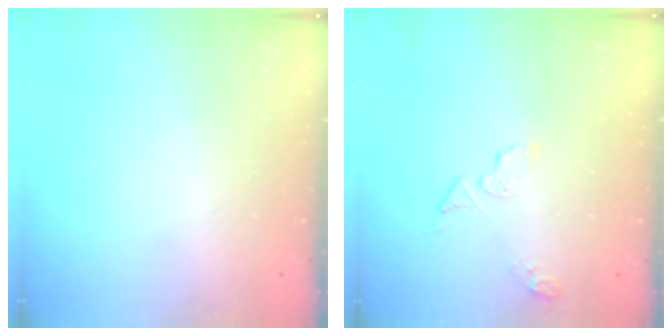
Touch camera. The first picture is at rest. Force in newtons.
{"total": 11.5, "press": 5.4, "slide": 10.1}